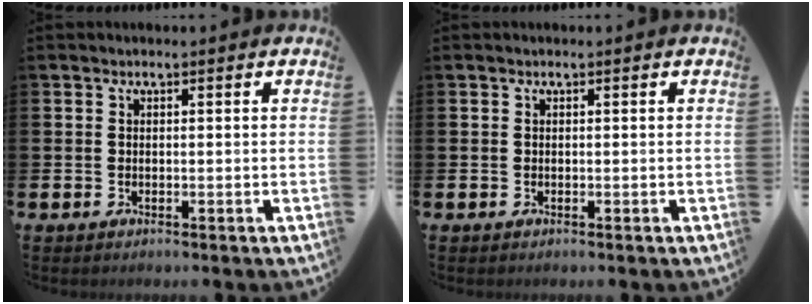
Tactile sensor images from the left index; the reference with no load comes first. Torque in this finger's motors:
{"motor_torque": [0.00, 0.00, 0.00, 0.00]}